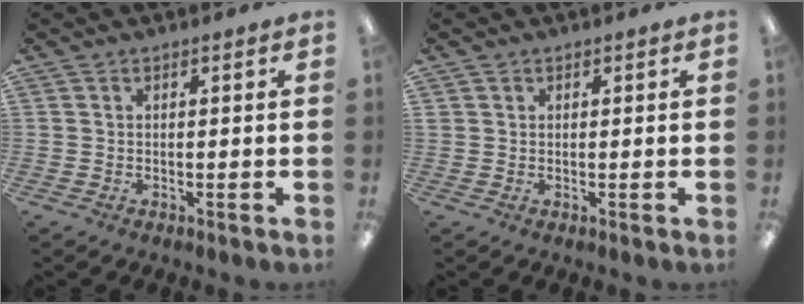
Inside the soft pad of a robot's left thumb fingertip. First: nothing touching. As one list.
[{"total": 0.8, "force": [0.3, 0.7, 0.1], "torque": [-0.001, 0.004, 0.005]}]